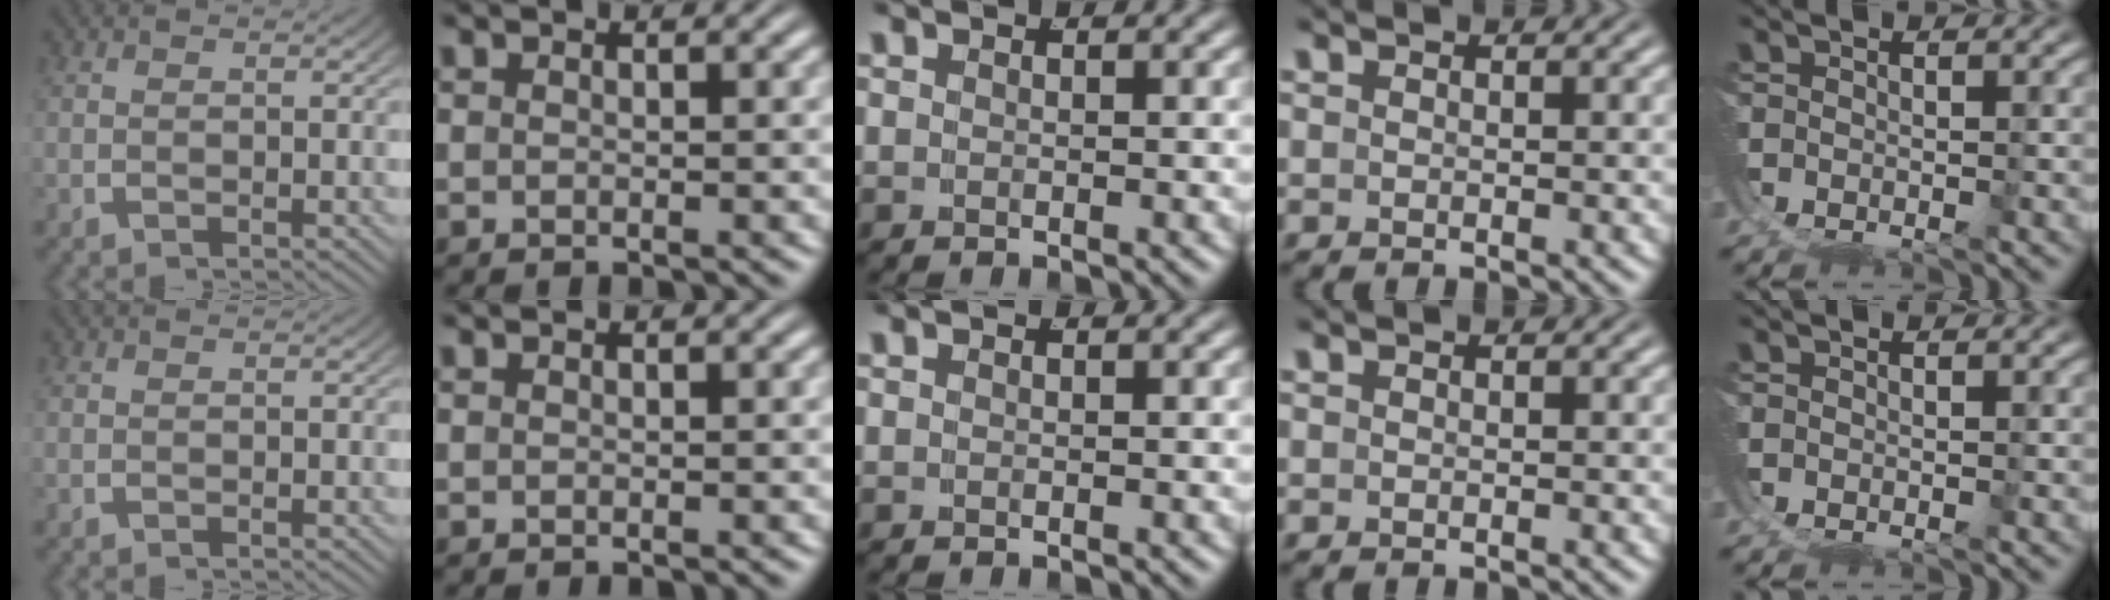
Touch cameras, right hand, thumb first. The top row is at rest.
{}